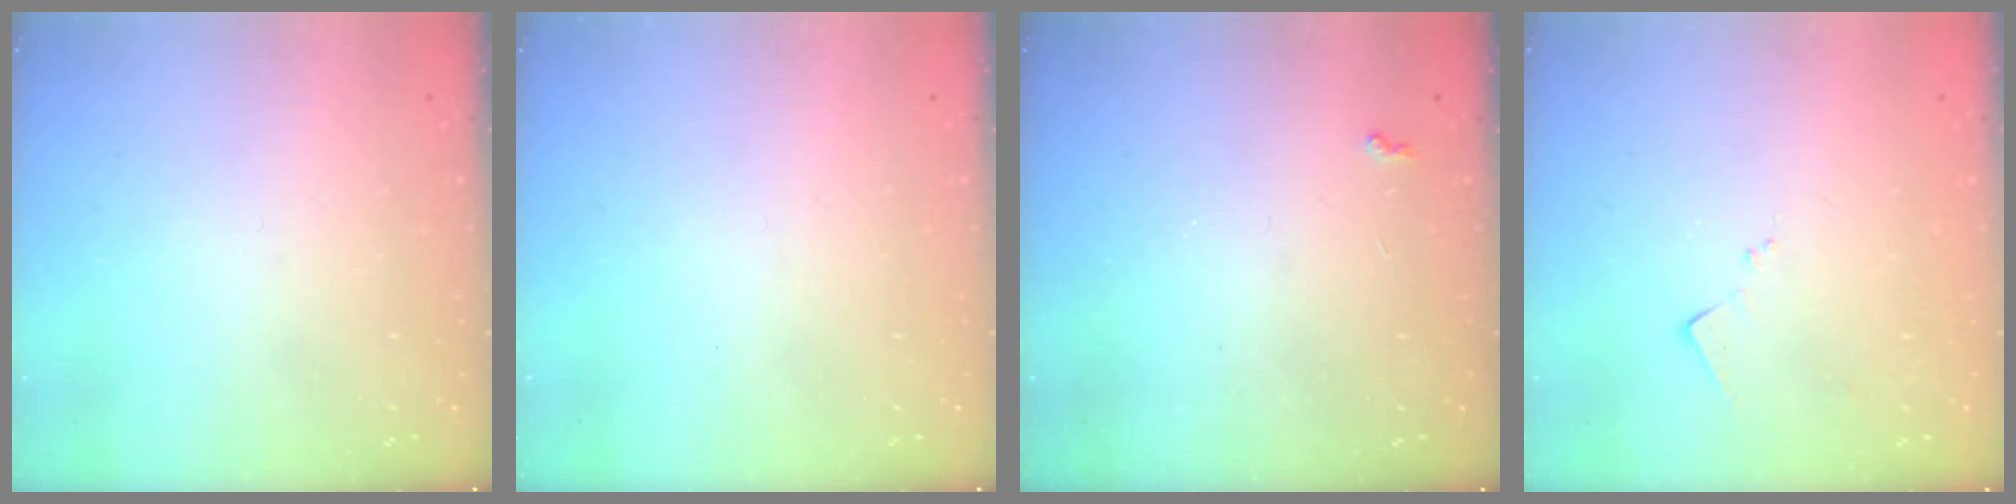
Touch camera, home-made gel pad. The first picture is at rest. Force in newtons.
{"total": 0.0}
{"total": 3.3, "press": 3.3, "slide": 0.6}
{"total": 6.8, "press": 6.7, "slide": 0.8}